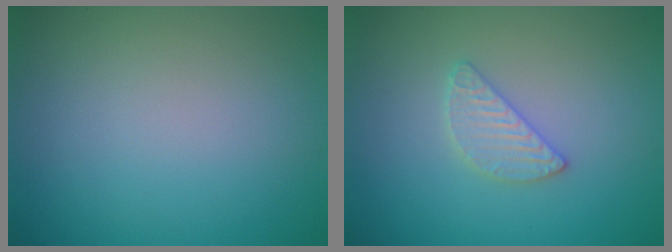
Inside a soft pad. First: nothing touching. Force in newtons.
{"total": 2.0, "press": 2.0, "slide": 0.2}